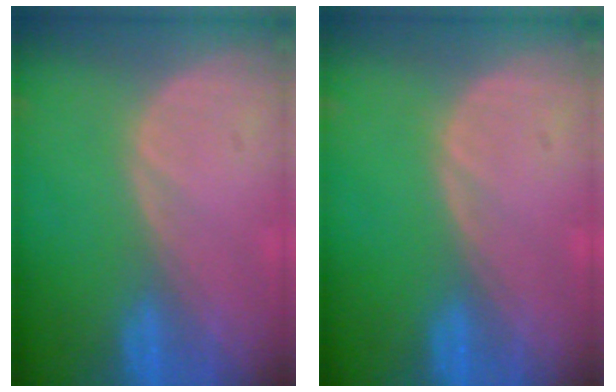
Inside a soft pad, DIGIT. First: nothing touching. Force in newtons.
{"total": 0.0}